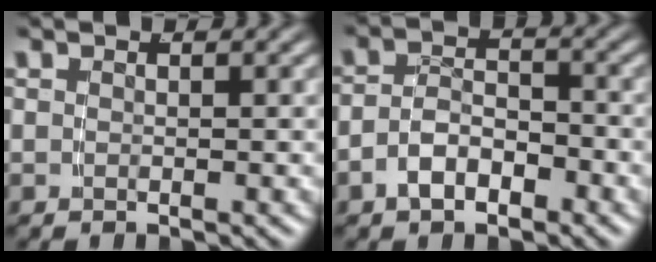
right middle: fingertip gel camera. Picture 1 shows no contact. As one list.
[{"total": 4.0, "force": [-2.3, 2.5, 2.0], "torque": [-0.028, -0.003, -0.042]}]